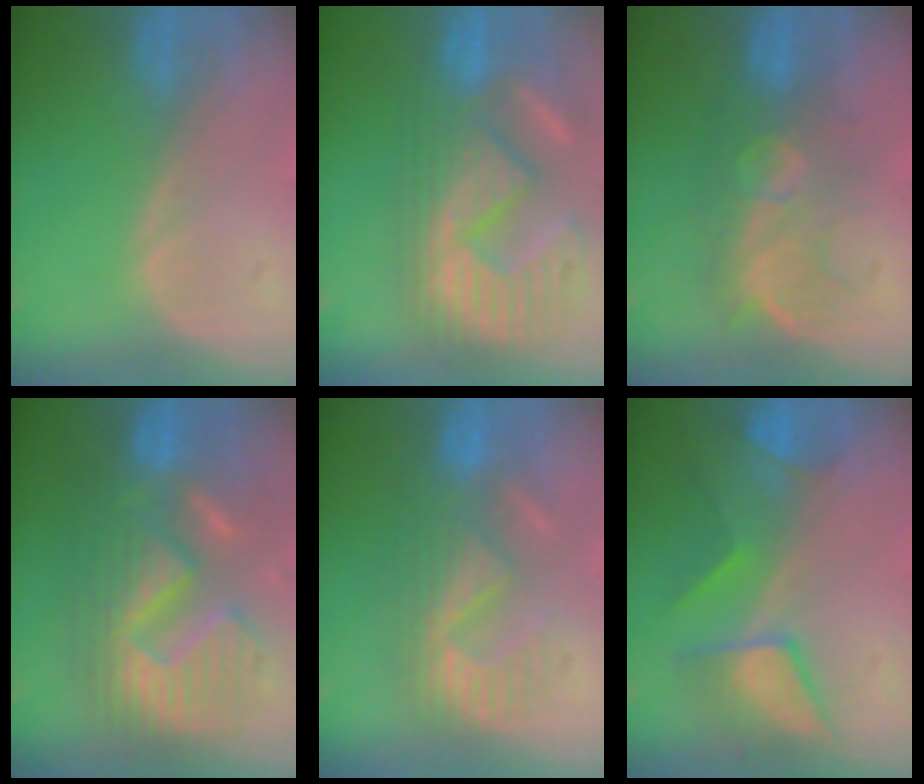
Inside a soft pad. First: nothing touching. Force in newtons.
{"total": 12.9, "press": 12.0, "slide": 4.9}
{"total": 7.8, "press": 7.7, "slide": 1.3}
{"total": 13.1, "press": 13.0, "slide": 1.4}
{"total": 8.6, "press": 8.1, "slide": 2.9}
{"total": 7.5, "press": 7.2, "slide": 2.0}